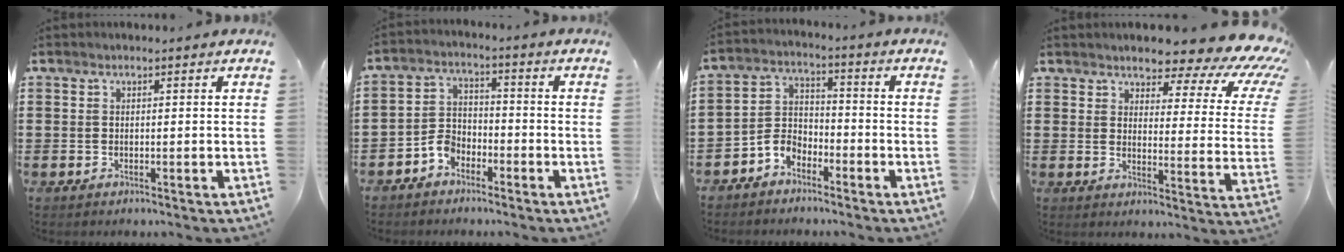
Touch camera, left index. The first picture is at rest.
{"total": 4.1, "force": [-3.2, 2.3, 1.2], "torque": [-0.034, 0.009, -0.066]}
{"total": 4.7, "force": [-3.9, 2.3, 1.1], "torque": [-0.033, 0.010, -0.080]}
{"total": 6.4, "force": [5.3, 1.3, 3.4], "torque": [-0.066, -0.045, 0.084]}